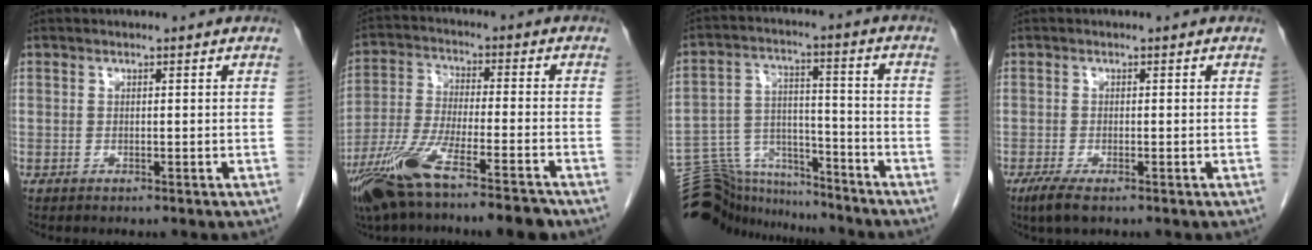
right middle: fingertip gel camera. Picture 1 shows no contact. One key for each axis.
{"total": 14.9, "fx": -10.6, "fy": 1.6, "fz": 10.4, "tx": -0.202, "ty": -0.035, "tz": -0.192}
{"total": 12.9, "fx": -12.6, "fy": 2.7, "fz": 0.0, "tx": -0.009, "ty": 0.051, "tz": -0.211}
{"total": 3.1, "fx": -2.0, "fy": 0.7, "fz": 2.3, "tx": -0.052, "ty": -0.009, "tz": -0.036}